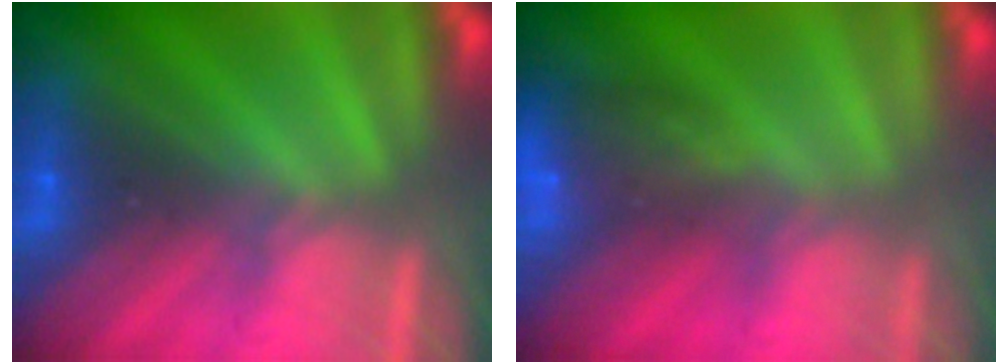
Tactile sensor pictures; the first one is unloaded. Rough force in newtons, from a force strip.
{"total": 7.8}